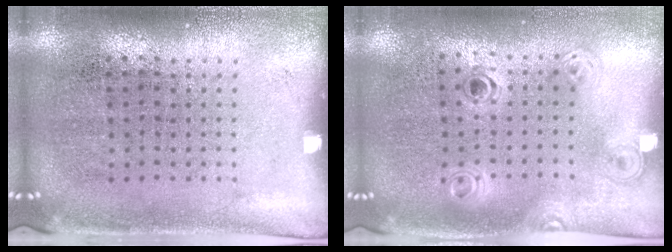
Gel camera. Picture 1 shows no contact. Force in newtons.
{"total": 1.2, "press": 1.1, "slide": 0.5}